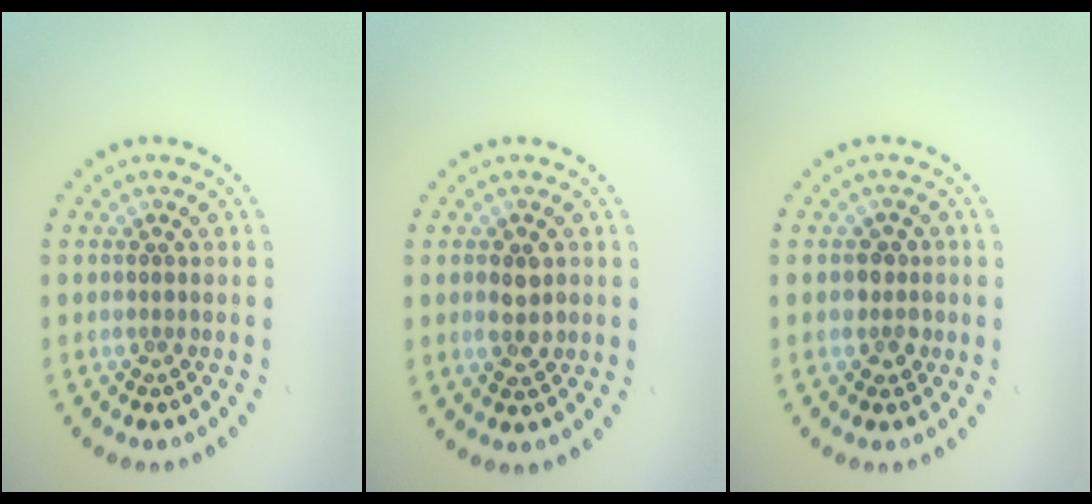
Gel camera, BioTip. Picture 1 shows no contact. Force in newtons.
{"total": 2.2, "press": 2.2, "slide": 0.1}
{"total": 1.8, "press": 1.6, "slide": 0.7}